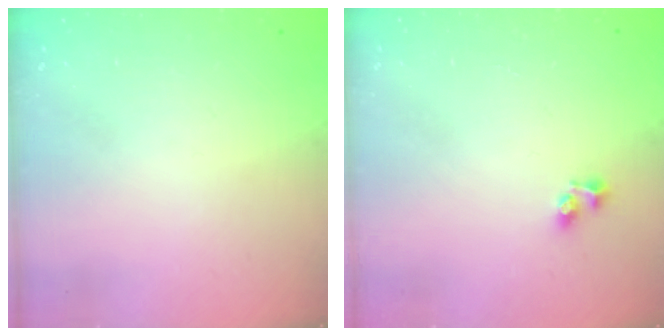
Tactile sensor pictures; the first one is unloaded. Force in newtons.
{"total": 4.0, "press": 4.0, "slide": 0.4}